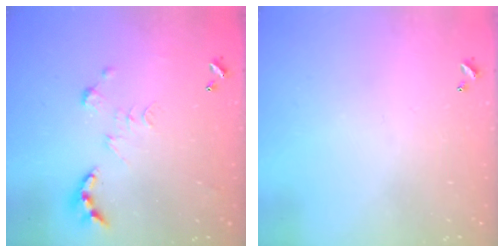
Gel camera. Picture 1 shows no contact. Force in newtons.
{"total": 0.0}